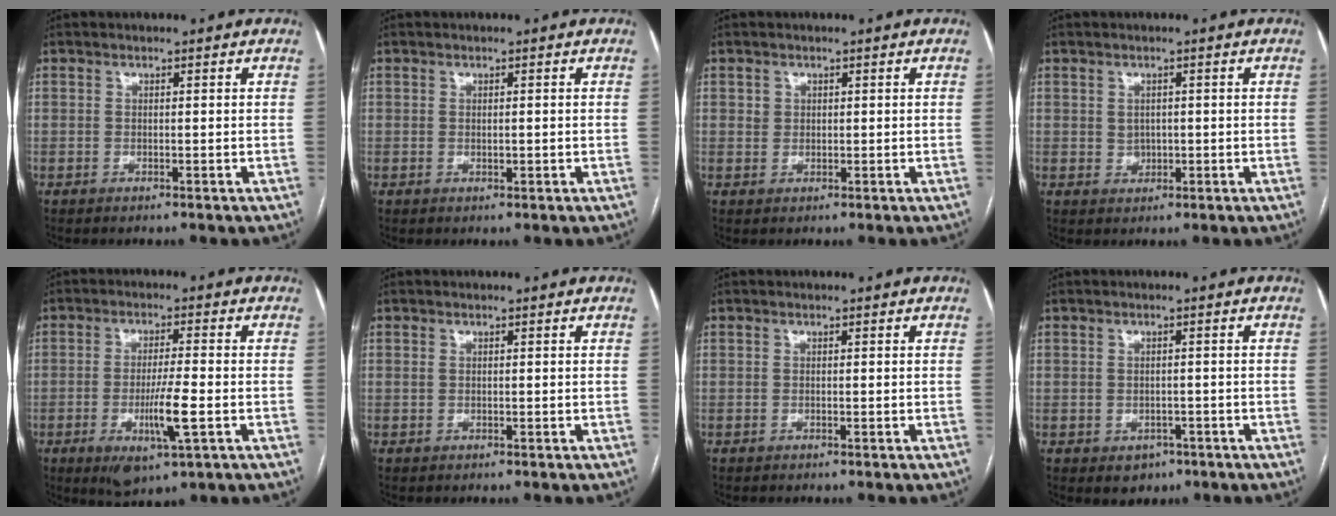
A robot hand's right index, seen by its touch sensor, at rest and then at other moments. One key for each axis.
{"total": 0.6, "fx": 0.0, "fy": 0.2, "fz": 0.5, "tx": -0.007, "ty": -0.001, "tz": 0.002}
{"total": 1.3, "fx": 0.5, "fy": 1.2, "fz": 0.1, "tx": 0.010, "ty": 0.001, "tz": 0.005}
{"total": 1.8, "fx": 0.1, "fy": 1.6, "fz": 0.8, "tx": -0.014, "ty": 0.000, "tz": 0.006}
{"total": 8.1, "fx": -2.5, "fy": 0.8, "fz": 7.6, "tx": -0.139, "ty": -0.018, "tz": -0.040}
{"total": 0.0}
{"total": 0.0}
{"total": 3.1, "fx": -1.4, "fy": 2.5, "fz": 1.1, "tx": -0.007, "ty": 0.004, "tz": -0.007}